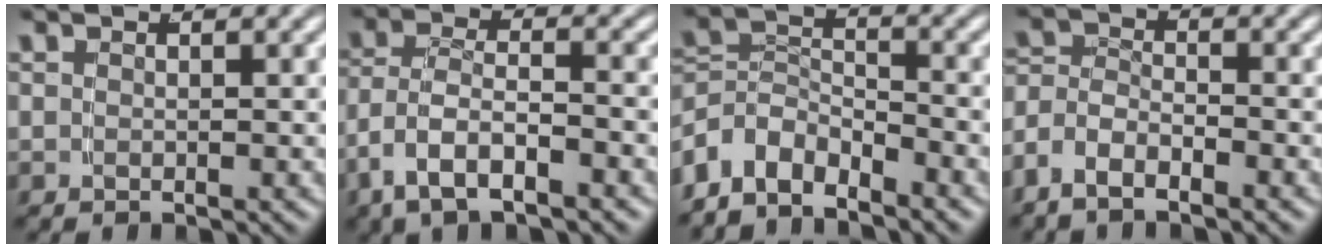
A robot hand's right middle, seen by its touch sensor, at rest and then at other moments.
{"total": 4.5, "force": [-1.7, 2.7, 3.1], "torque": [-0.082, -0.024, -0.020]}
{"total": 6.5, "force": [-3.3, 4.9, 2.9], "torque": [-0.077, -0.032, -0.052]}
{"total": 4.0, "force": [-2.2, 2.8, 1.9], "torque": [-0.054, -0.017, -0.038]}